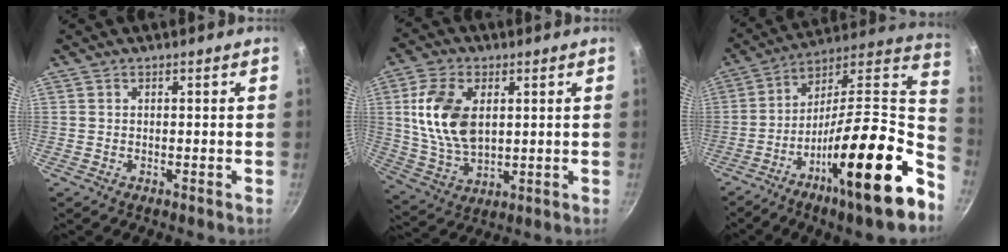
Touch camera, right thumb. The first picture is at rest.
{"total": 13.8, "force": [2.8, 8.5, 10.5], "torque": [-0.188, -0.015, 0.060]}
{"total": 25.5, "force": [-6.8, 6.1, 23.8], "torque": [-0.344, 0.027, -0.124]}